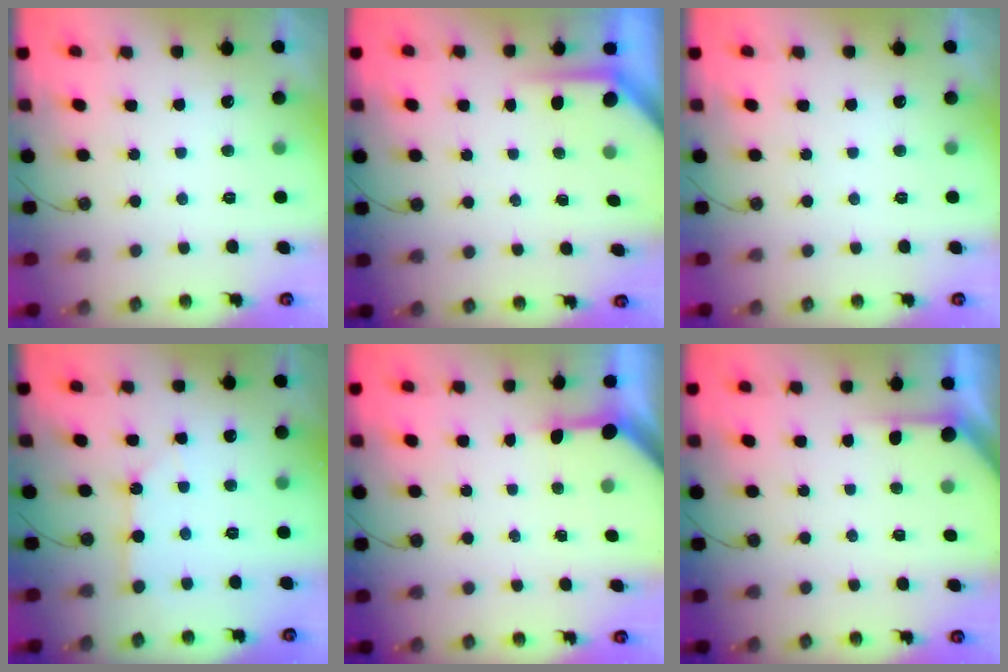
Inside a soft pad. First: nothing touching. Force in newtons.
{"total": 4.0, "press": 4.0, "slide": 0.2}
{"total": 0.0}
{"total": 2.6, "press": 2.6, "slide": 0.1}
{"total": 3.4, "press": 3.4, "slide": 0.4}
{"total": 2.6, "press": 2.6, "slide": 0.3}